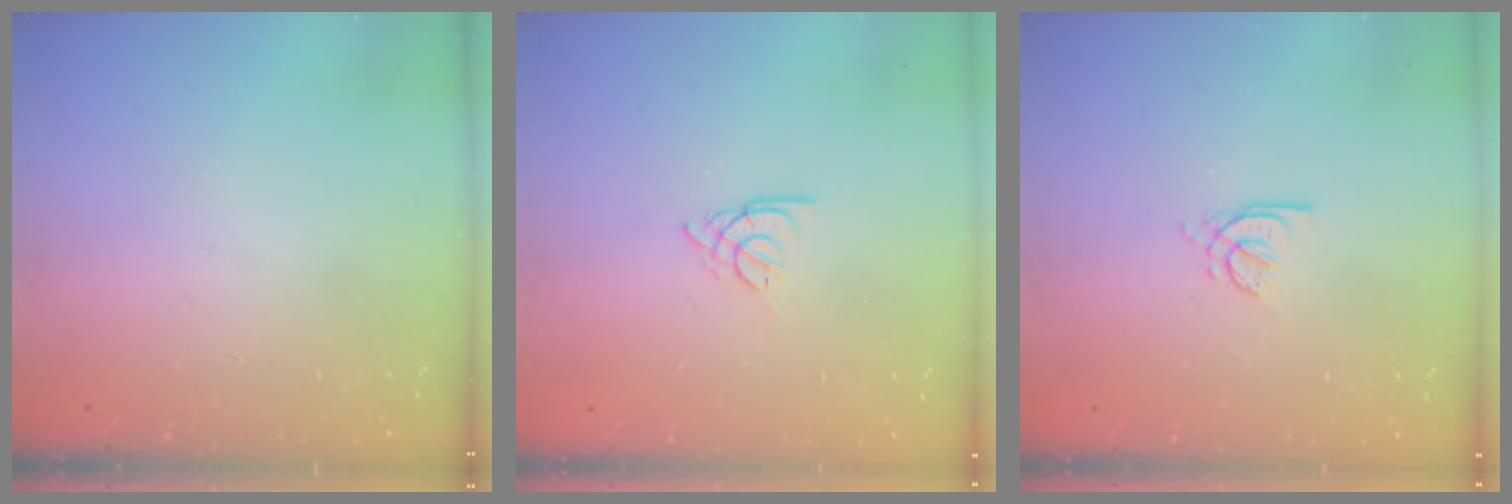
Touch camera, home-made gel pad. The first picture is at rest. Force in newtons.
{"total": 2.5, "press": 2.5, "slide": 0.7}
{"total": 2.4, "press": 2.4, "slide": 0.6}